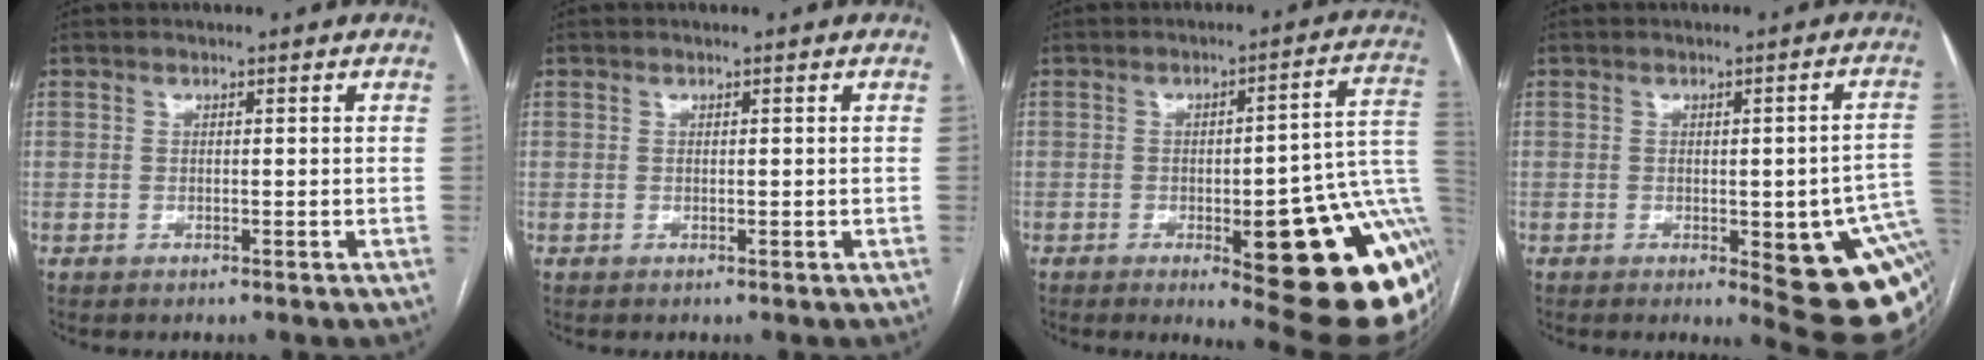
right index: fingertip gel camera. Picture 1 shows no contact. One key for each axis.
{"total": 0.0}
{"total": 23.7, "fx": -6.9, "fy": 4.7, "fz": 22.1, "tx": -0.173, "ty": 0.006, "tz": -0.077}
{"total": 16.0, "fx": -4.3, "fy": 4.0, "fz": 14.9, "tx": -0.093, "ty": 0.010, "tz": -0.034}